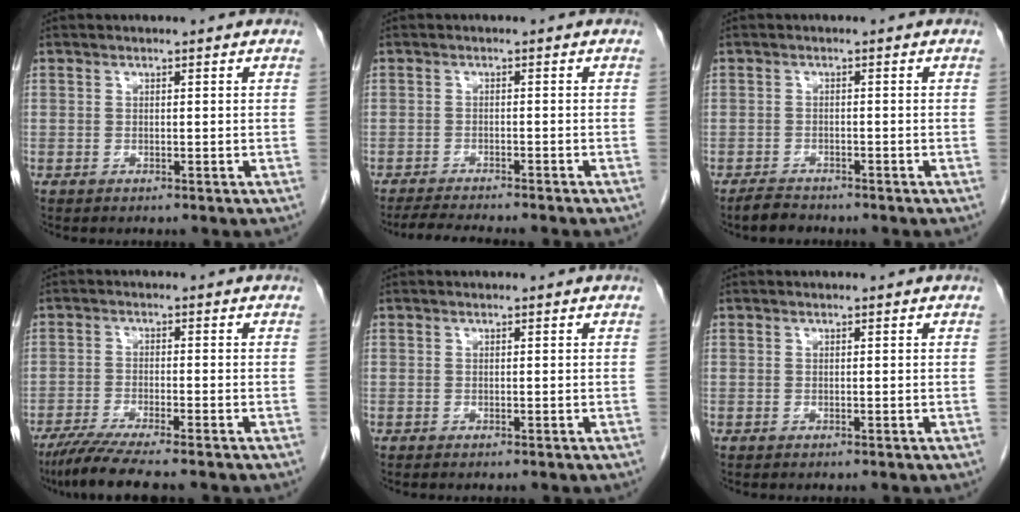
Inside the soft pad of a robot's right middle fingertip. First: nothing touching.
{"total": 7.3, "force": [-6.5, 0.4, 3.2], "torque": [-0.046, -0.013, -0.097]}
{"total": 2.5, "force": [-2.3, 0.8, 0.7], "torque": [-0.020, -0.004, -0.039]}
{"total": 7.7, "force": [-6.3, -0.2, 4.4], "torque": [-0.068, -0.022, -0.104]}
{"total": 0.0}
{"total": 0.0}